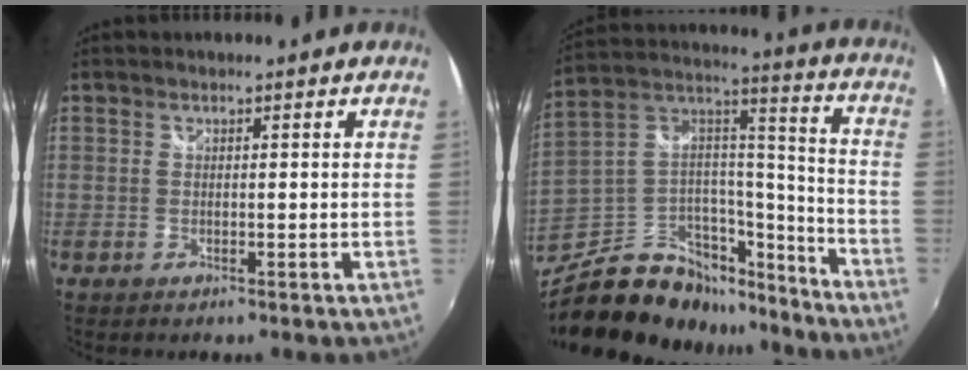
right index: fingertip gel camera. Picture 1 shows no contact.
{"total": 25.1, "force": [-17.3, 14.0, 11.5], "torque": [-0.231, 0.057, -0.258]}